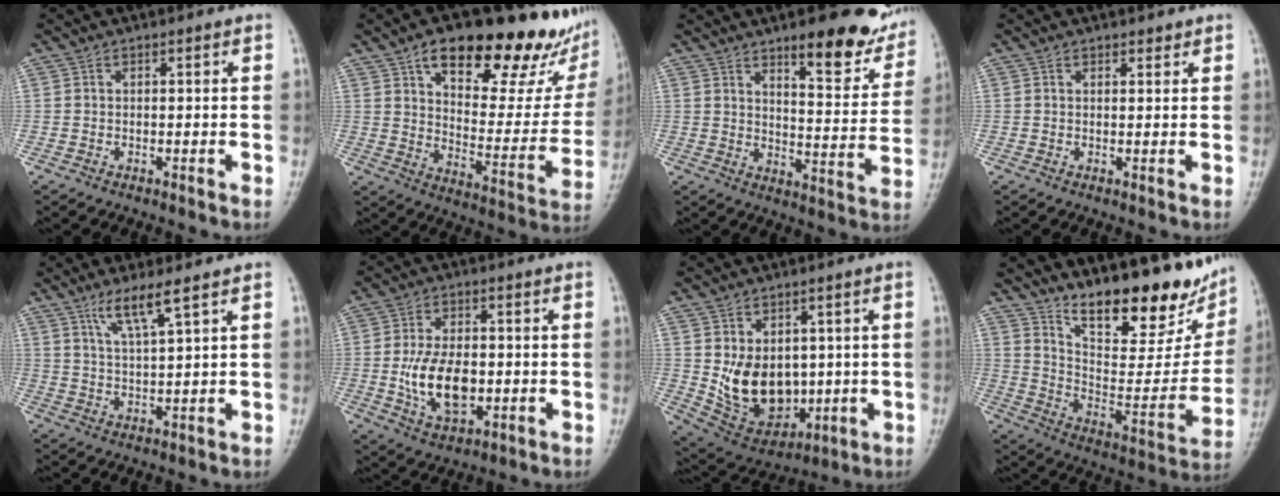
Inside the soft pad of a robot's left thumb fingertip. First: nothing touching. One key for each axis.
{"total": 26.3, "fx": 15.7, "fy": 10.5, "fz": 18.2, "tx": -0.203, "ty": -0.039, "tz": 0.229}
{"total": 15.3, "fx": 9.6, "fy": 5.1, "fz": 10.8, "tx": -0.093, "ty": -0.054, "tz": 0.134}
{"total": 1.2, "fx": 1.0, "fy": 0.6, "fz": 0.3, "tx": 0.005, "ty": -0.007, "tz": 0.013}
{"total": 6.3, "fx": 4.0, "fy": 0.3, "fz": 4.9, "tx": -0.098, "ty": -0.025, "tz": 0.082}
{"total": 11.3, "fx": -1.5, "fy": 6.6, "fz": 9.1, "tx": -0.146, "ty": -0.003, "tz": -0.020}
{"total": 12.7, "fx": 0.4, "fy": 9.4, "fz": 8.6, "tx": -0.102, "ty": -0.019, "tz": 0.037}
{"total": 24.0, "fx": 16.2, "fy": 8.5, "fz": 15.5, "tx": -0.187, "ty": -0.077, "tz": 0.251}